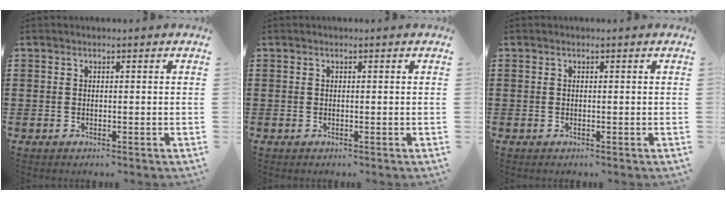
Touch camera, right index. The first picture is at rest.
{"total": 0.0}
{"total": 0.0}